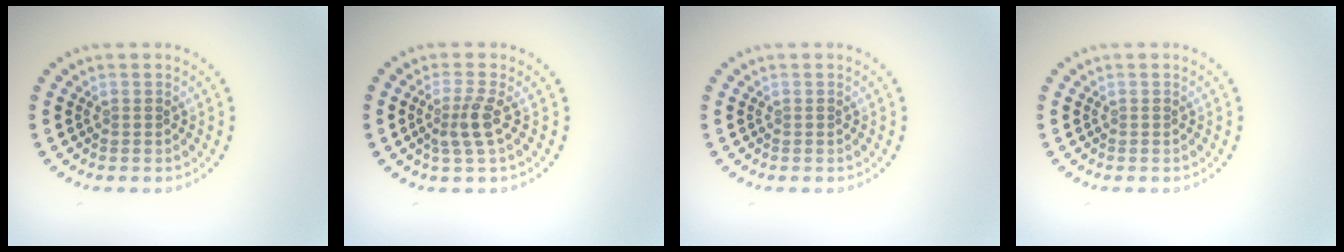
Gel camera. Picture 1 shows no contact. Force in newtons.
{"total": 2.3, "press": 1.8, "slide": 1.4}
{"total": 0.0}
{"total": 0.0}